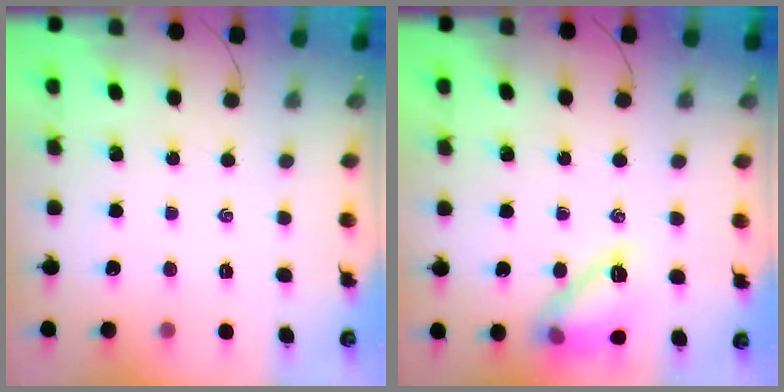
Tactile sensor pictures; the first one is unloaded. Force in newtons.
{"total": 11.9, "press": 11.9, "slide": 0.3}